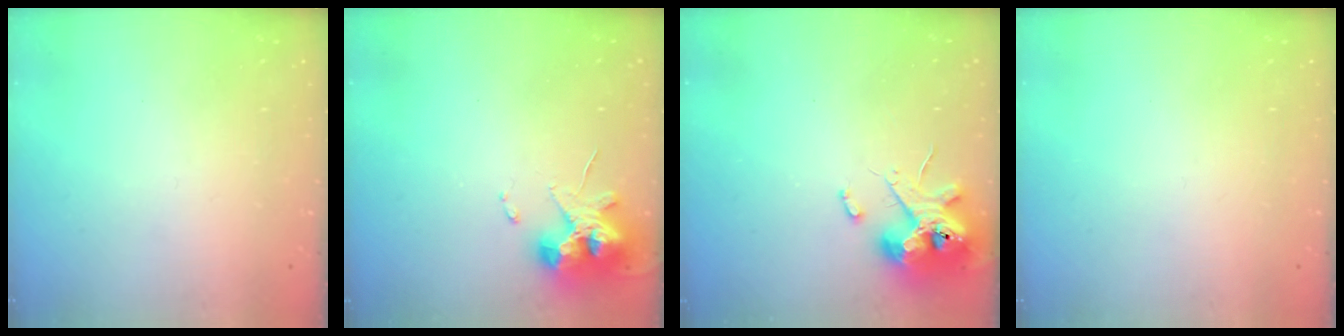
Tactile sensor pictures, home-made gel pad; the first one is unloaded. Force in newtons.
{"total": 12.0, "press": 11.8, "slide": 1.9}
{"total": 12.1, "press": 12.0, "slide": 1.6}
{"total": 0.0}